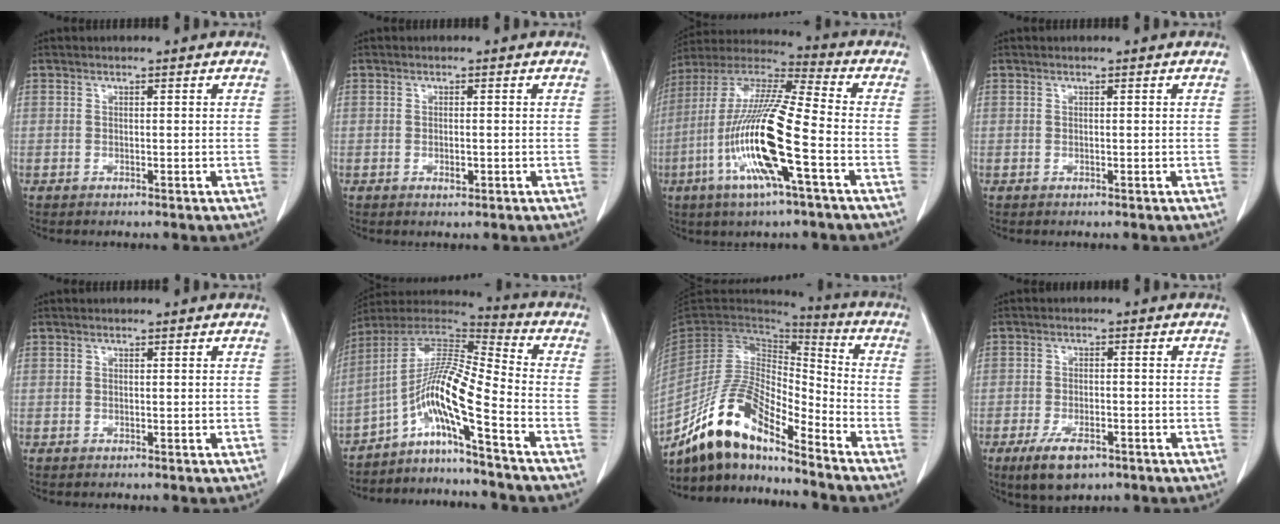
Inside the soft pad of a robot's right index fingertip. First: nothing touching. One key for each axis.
{"total": 1.7, "fx": -0.5, "fy": 0.9, "fz": 1.4, "tx": -0.027, "ty": 0.000, "tz": -0.004}
{"total": 18.7, "fx": -5.7, "fy": 1.6, "fz": 17.7, "tx": -0.366, "ty": -0.014, "tz": -0.112}
{"total": 0.0}
{"total": 0.0}
{"total": 12.9, "fx": -6.5, "fy": -0.2, "fz": 11.1, "tx": -0.215, "ty": 0.011, "tz": -0.121}
{"total": 16.5, "fx": -13.0, "fy": 4.3, "fz": 9.1, "tx": -0.175, "ty": 0.011, "tz": -0.243}
{"total": 7.2, "fx": -4.3, "fy": 3.1, "fz": 4.8, "tx": -0.095, "ty": -0.009, "tz": -0.068}